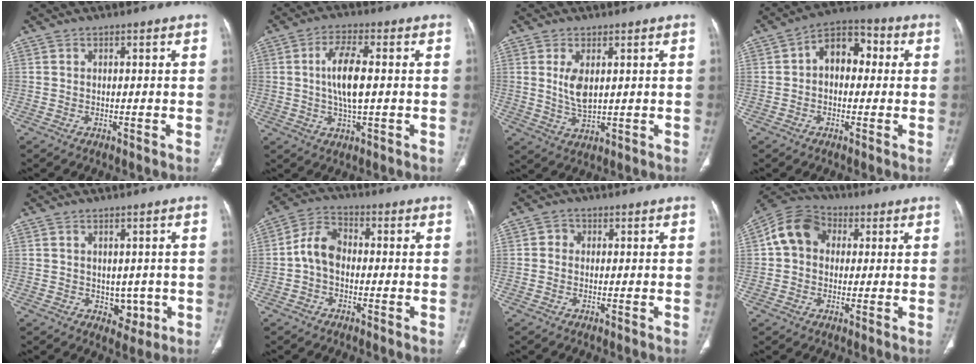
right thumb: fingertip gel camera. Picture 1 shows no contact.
{"total": 8.5, "force": [0.5, 3.0, 7.9], "torque": [-0.161, 0.001, 0.006]}
{"total": 5.4, "force": [1.3, 2.7, 4.6], "torque": [-0.086, -0.014, 0.033]}
{"total": 9.3, "force": [1.0, 6.3, 6.7], "torque": [-0.070, 0.031, 0.004]}
{"total": 3.9, "force": [-0.4, 3.0, 2.5], "torque": [-0.010, -0.003, 0.006]}
{"total": 7.0, "force": [-0.8, 4.9, 4.9], "torque": [-0.081, 0.024, -0.029]}
{"total": 1.8, "force": [0.1, 1.7, 0.7], "torque": [0.000, 0.005, -0.002]}
{"total": 10.3, "force": [1.9, 8.3, 5.7], "torque": [-0.093, 0.023, 0.020]}